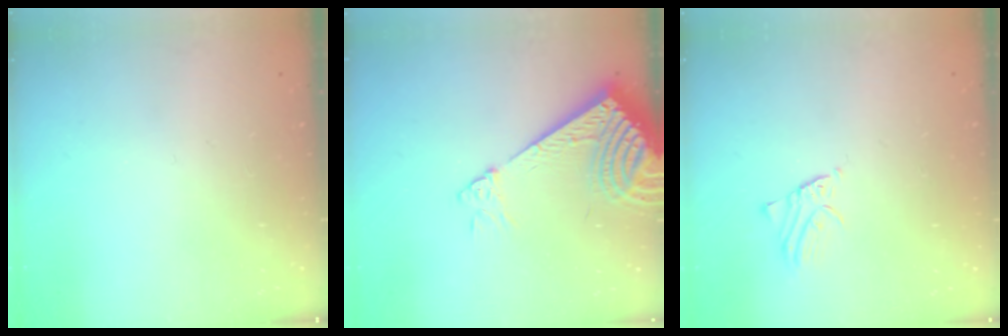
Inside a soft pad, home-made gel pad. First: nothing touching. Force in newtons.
{"total": 12.0, "press": 11.9, "slide": 1.8}
{"total": 1.5, "press": 1.5, "slide": 0.0}